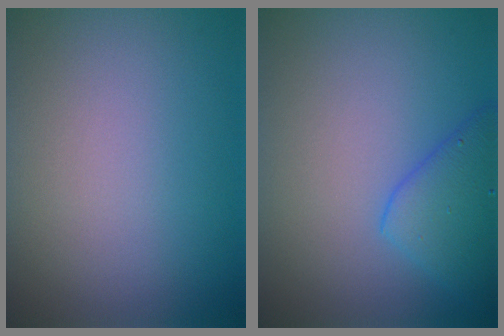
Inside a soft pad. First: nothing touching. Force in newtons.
{"total": 2.9, "press": 2.9, "slide": 0.0}